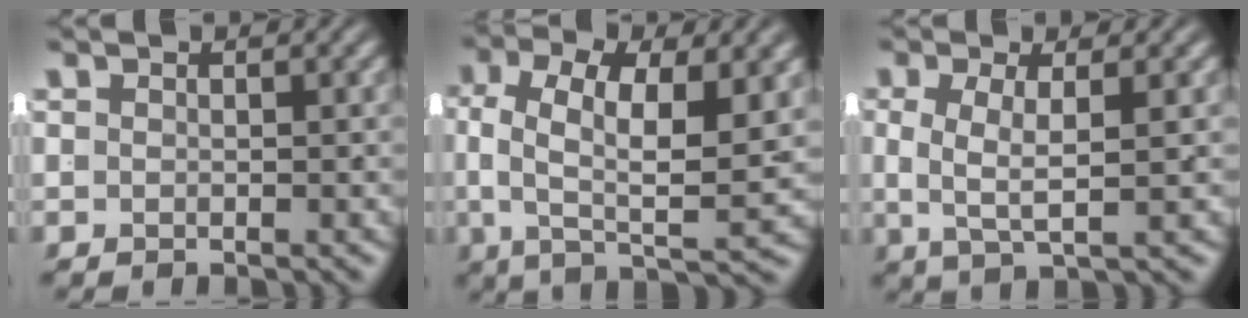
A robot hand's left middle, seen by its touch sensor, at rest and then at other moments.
{"total": 7.5, "force": [0.6, 3.2, 6.7], "torque": [-0.108, -0.019, 0.014]}
{"total": 3.5, "force": [0.2, 0.8, 3.4], "torque": [-0.067, -0.013, 0.012]}